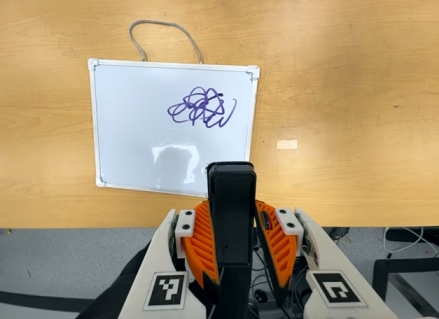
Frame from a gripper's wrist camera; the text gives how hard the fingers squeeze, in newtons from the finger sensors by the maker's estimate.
{"total": 4.5, "left": 3.3, "right": 5.7}